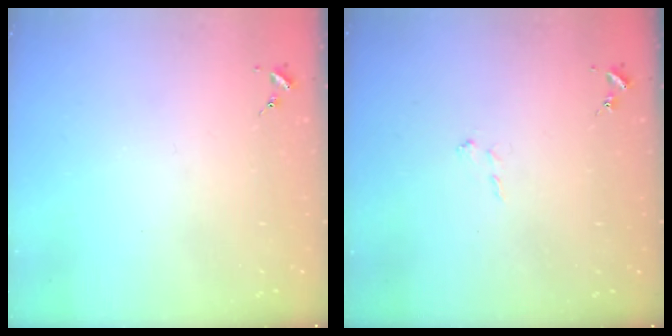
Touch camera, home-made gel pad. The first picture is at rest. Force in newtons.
{"total": 4.4, "press": 4.3, "slide": 0.7}